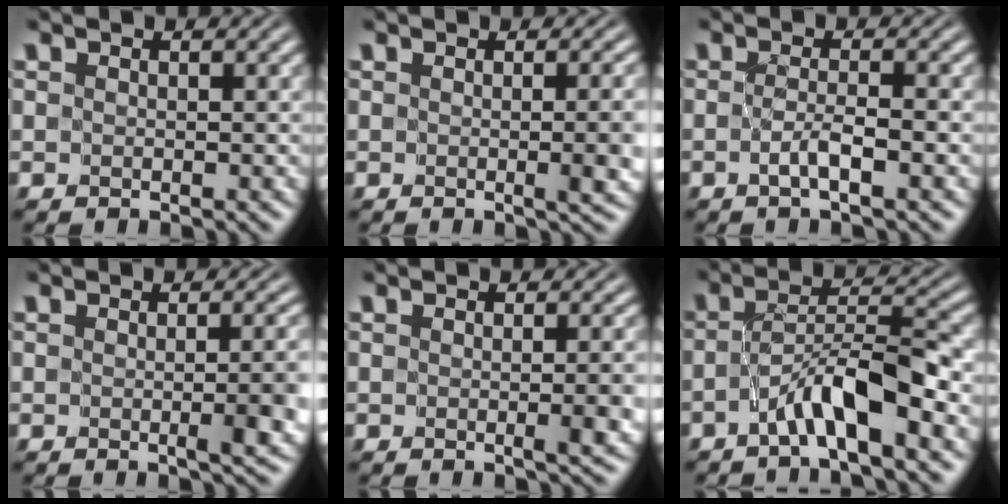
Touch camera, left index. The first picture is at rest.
{"total": 3.8, "force": [-0.3, 1.1, 3.7], "torque": [-0.031, -0.004, -0.001]}
{"total": 1.7, "force": [-0.9, -0.2, 1.4], "torque": [-0.028, -0.003, -0.017]}
{"total": 4.0, "force": [-0.5, 0.8, 3.9], "torque": [-0.042, -0.006, -0.004]}
{"total": 2.9, "force": [-0.4, 0.5, 2.8], "torque": [-0.034, -0.004, -0.004]}
{"total": 5.0, "force": [-2.6, 0.7, 4.2], "torque": [-0.074, 0.015, -0.049]}